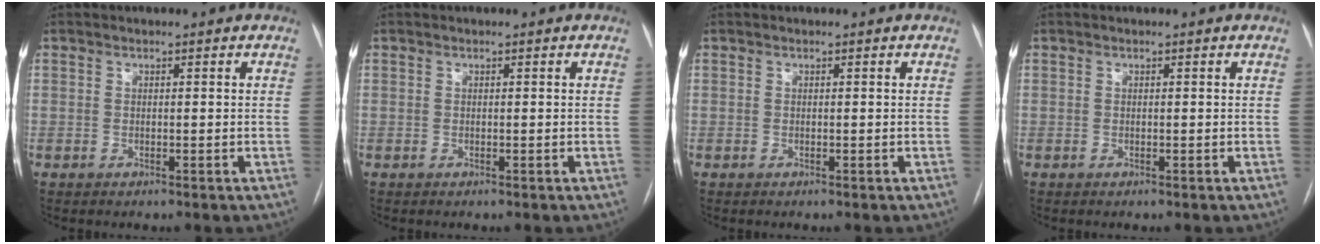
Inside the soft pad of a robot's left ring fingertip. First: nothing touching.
{"total": 0.0}
{"total": 0.0}
{"total": 0.0}